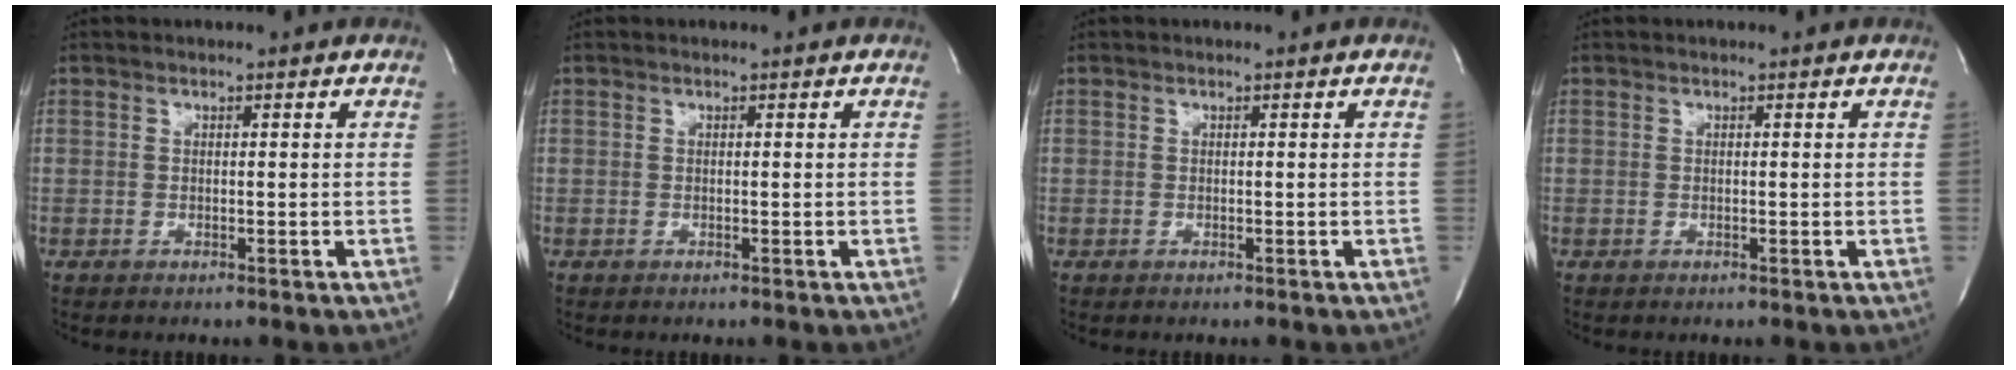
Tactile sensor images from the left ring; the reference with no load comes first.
{"total": 0.0}
{"total": 0.0}
{"total": 0.0}